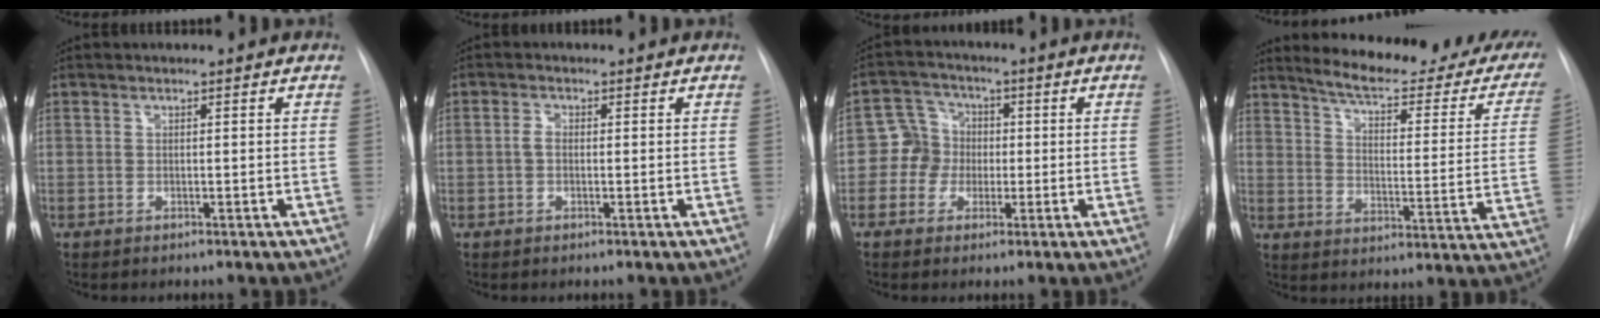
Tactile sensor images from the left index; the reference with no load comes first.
{"total": 1.3, "force": [-0.2, 0.8, 1.0], "torque": [-0.019, 0.002, -0.006]}
{"total": 5.6, "force": [-0.7, 5.4, 1.2], "torque": [-0.023, 0.025, -0.013]}
{"total": 23.7, "force": [20.9, 4.5, 10.3], "torque": [-0.128, -0.072, 0.244]}